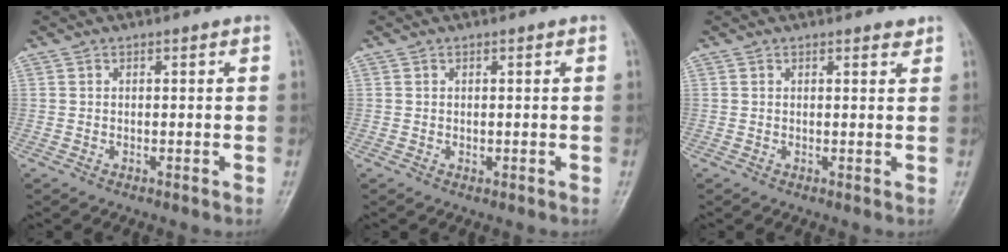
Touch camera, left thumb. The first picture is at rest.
{"total": 0.9, "force": [0.2, 0.4, 0.7], "torque": [-0.010, 0.002, 0.006]}
{"total": 1.4, "force": [1.1, 0.4, 0.7], "torque": [-0.007, -0.007, 0.014]}